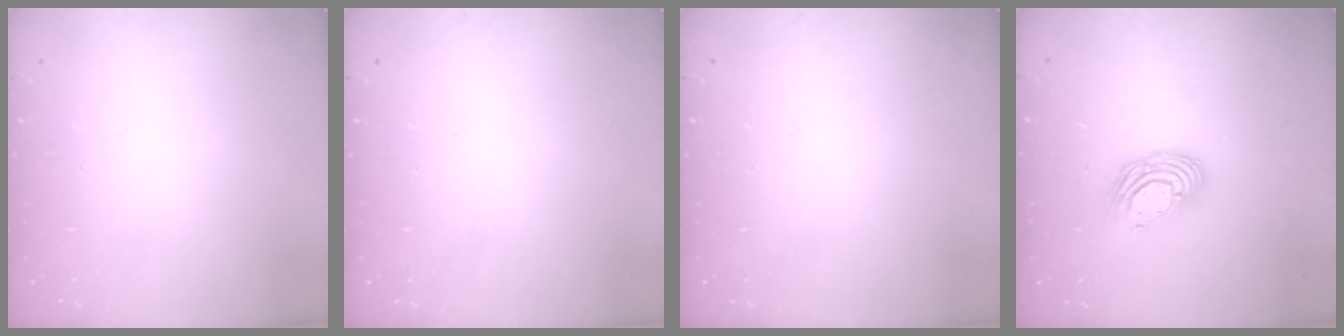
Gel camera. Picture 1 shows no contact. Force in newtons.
{"total": 0.0}
{"total": 0.0}
{"total": 11.0, "press": 10.9, "slide": 1.1}